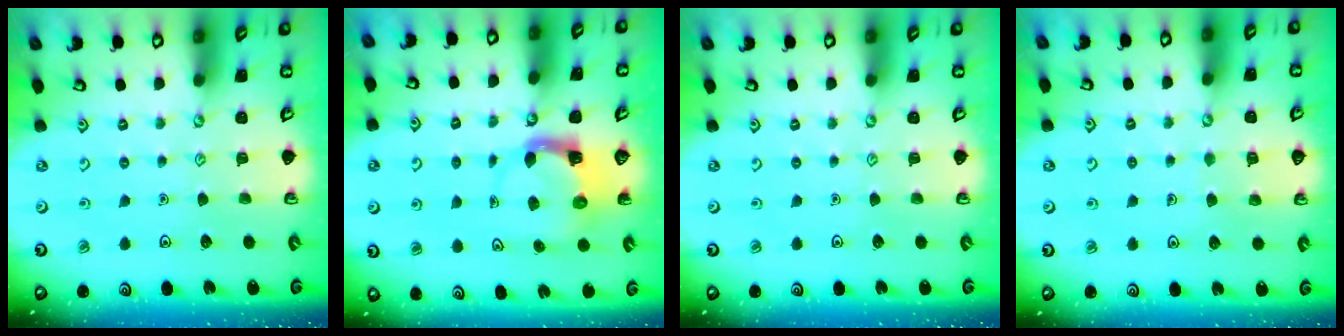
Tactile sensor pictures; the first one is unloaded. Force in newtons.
{"total": 4.4, "press": 4.3, "slide": 0.9}
{"total": 0.0}
{"total": 3.9, "press": 3.9, "slide": 0.3}